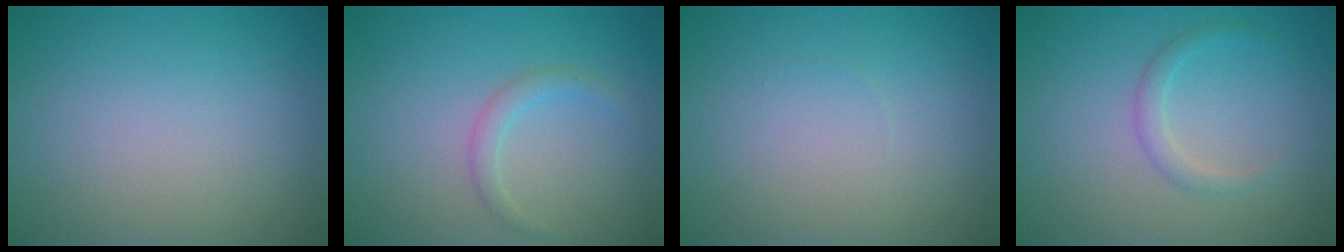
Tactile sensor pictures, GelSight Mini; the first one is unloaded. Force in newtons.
{"total": 1.4, "press": 1.4, "slide": 0.1}
{"total": 0.0}
{"total": 1.5, "press": 1.5, "slide": 0.1}